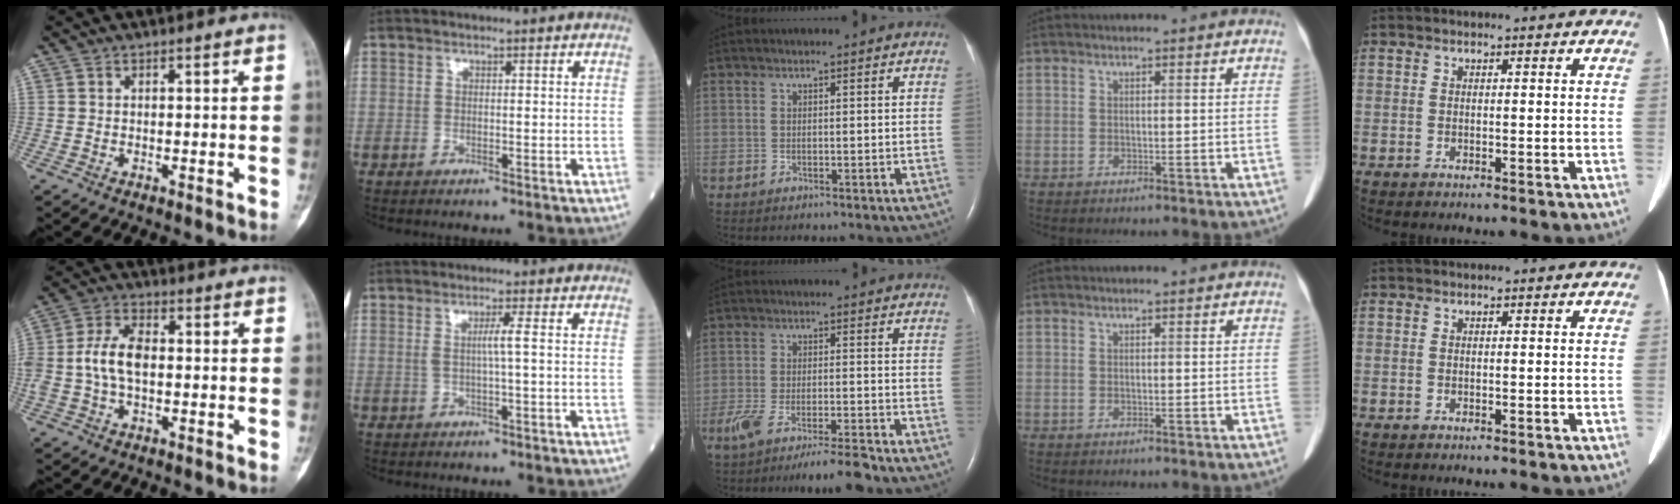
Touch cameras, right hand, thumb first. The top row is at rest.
{"thumb": {"total": 8.2, "force": [-0.5, 4.8, 6.7], "torque": [-0.139, 0.024, -0.013]}, "index": {"total": 2.3, "force": [0.1, -0.6, 2.3], "torque": [-0.043, -0.002, 0.001]}, "middle": {"total": 8.3, "force": [-6.7, 0.2, 4.9], "torque": [-0.084, -0.015, -0.114]}}